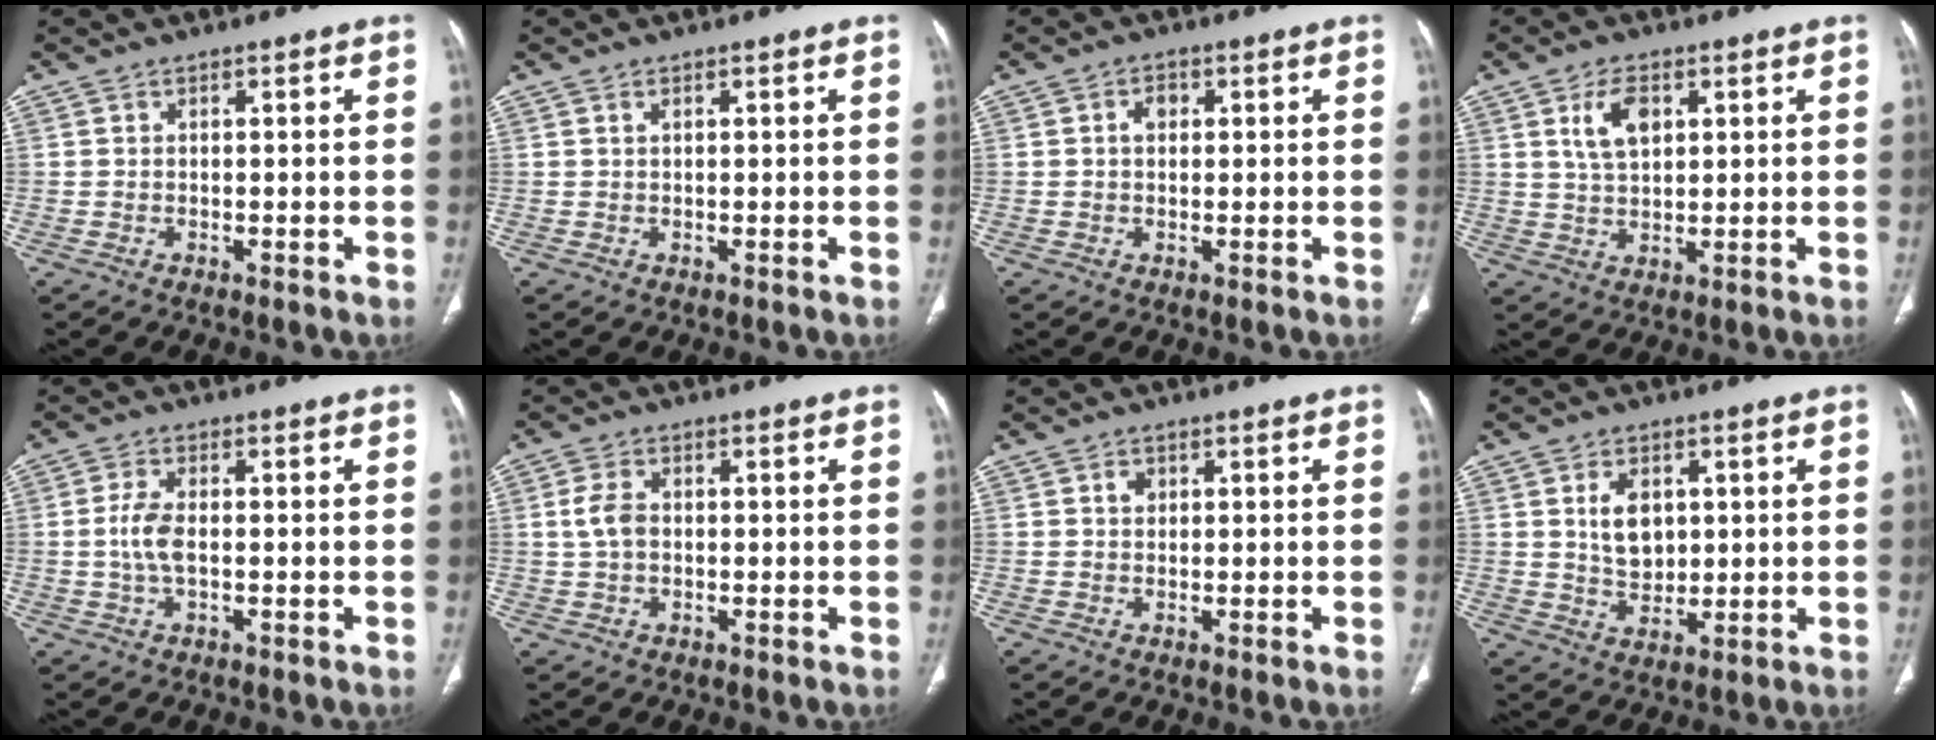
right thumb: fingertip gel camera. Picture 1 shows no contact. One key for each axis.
{"total": 0.6, "fx": 0.3, "fy": 0.3, "fz": 0.4, "tx": -0.010, "ty": 0.001, "tz": 0.007}
{"total": 2.4, "fx": 0.5, "fy": 1.8, "fz": 1.6, "tx": -0.017, "ty": 0.007, "tz": 0.006}
{"total": 6.5, "fx": 2.5, "fy": 3.6, "fz": 4.8, "tx": -0.084, "ty": -0.007, "tz": 0.052}
{"total": 4.6, "fx": -0.4, "fy": 2.1, "fz": 4.0, "tx": -0.092, "ty": 0.005, "tz": -0.010}
{"total": 4.0, "fx": 0.2, "fy": 2.7, "fz": 2.9, "tx": -0.061, "ty": 0.009, "tz": 0.001}
{"total": 1.5, "fx": 0.5, "fy": 1.2, "fz": 0.7, "tx": -0.006, "ty": 0.000, "tz": 0.007}
{"total": 6.9, "fx": 1.7, "fy": 4.8, "fz": 4.7, "tx": -0.056, "ty": -0.011, "tz": 0.036}